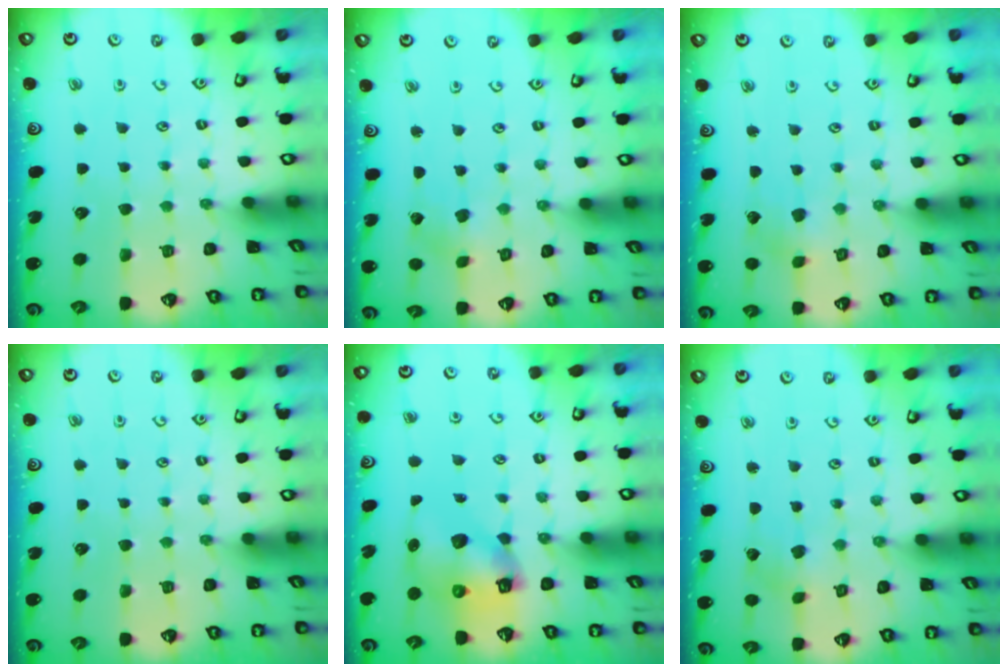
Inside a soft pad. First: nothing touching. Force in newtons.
{"total": 0.8, "press": 0.7, "slide": 0.2}
{"total": 2.1, "press": 2.1, "slide": 0.1}
{"total": 0.0}
{"total": 8.1, "press": 8.0, "slide": 1.4}
{"total": 1.5, "press": 1.5, "slide": 0.1}